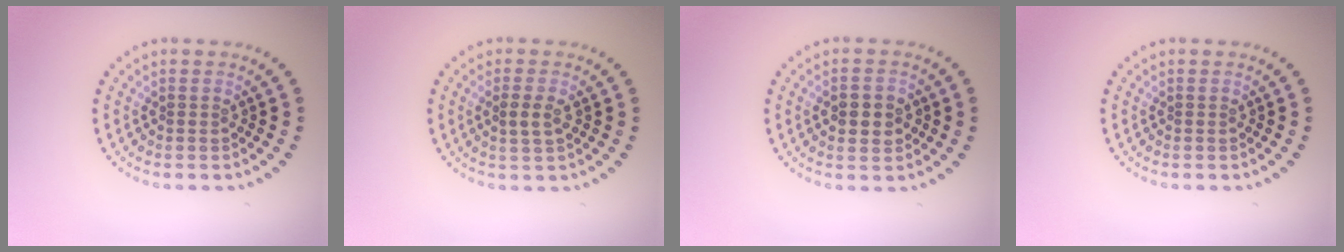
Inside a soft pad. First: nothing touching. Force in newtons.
{"total": 1.9, "press": 1.8, "slide": 0.3}
{"total": 2.9, "press": 2.9, "slide": 0.1}
{"total": 0.0}